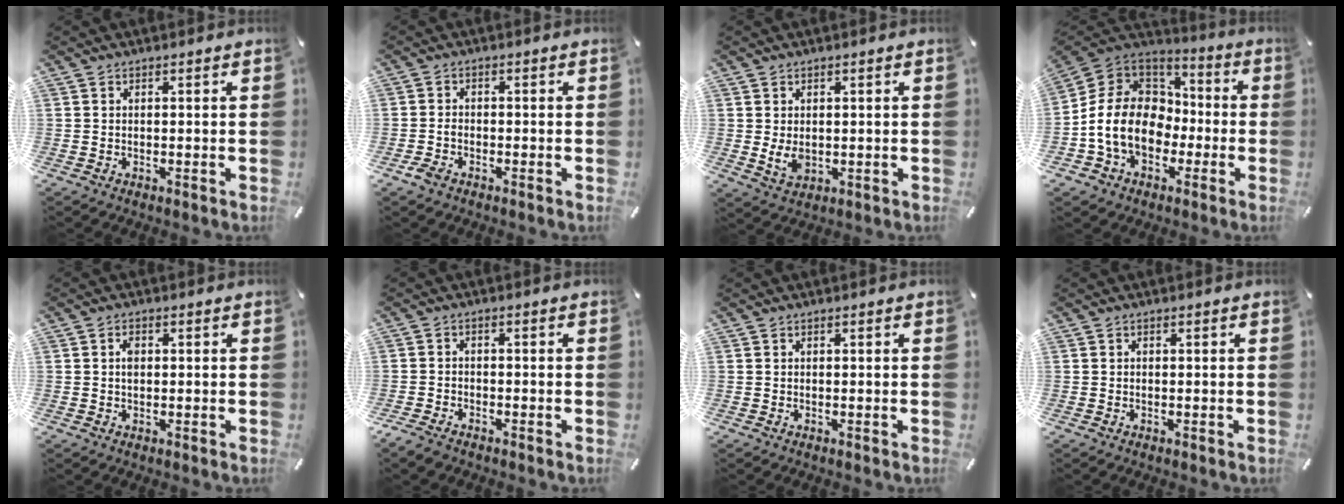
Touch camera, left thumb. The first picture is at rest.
{"total": 2.2, "force": [-1.2, 1.6, 0.9], "torque": [-0.017, 0.007, -0.025]}
{"total": 4.0, "force": [0.0, 2.7, 2.9], "torque": [-0.074, -0.006, -0.002]}
{"total": 15.2, "force": [-4.1, 12.3, 8.0], "torque": [-0.175, 0.029, -0.070]}
{"total": 2.0, "force": [0.3, 1.3, 1.4], "torque": [-0.032, 0.005, 0.004]}
{"total": 2.6, "force": [-2.1, 1.3, 0.9], "torque": [-0.028, 0.007, -0.045]}
{"total": 0.0}
{"total": 0.0}